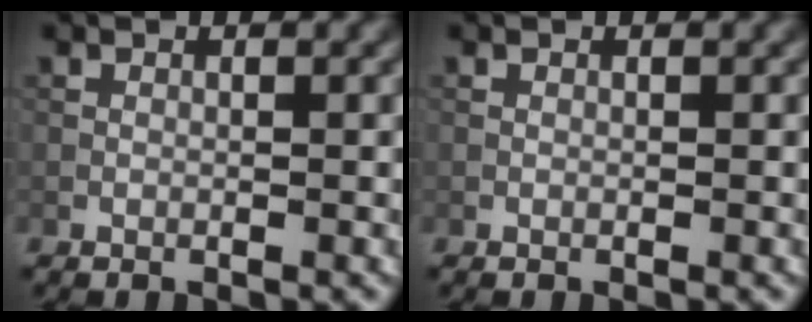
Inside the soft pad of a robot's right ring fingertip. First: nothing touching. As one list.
[{"total": 0.0}]